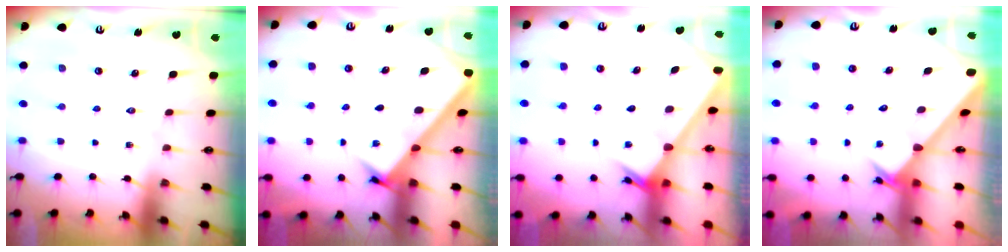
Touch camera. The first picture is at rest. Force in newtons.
{"total": 3.1, "press": 3.1, "slide": 0.4}
{"total": 2.4, "press": 2.4, "slide": 0.2}
{"total": 2.7, "press": 2.6, "slide": 0.2}